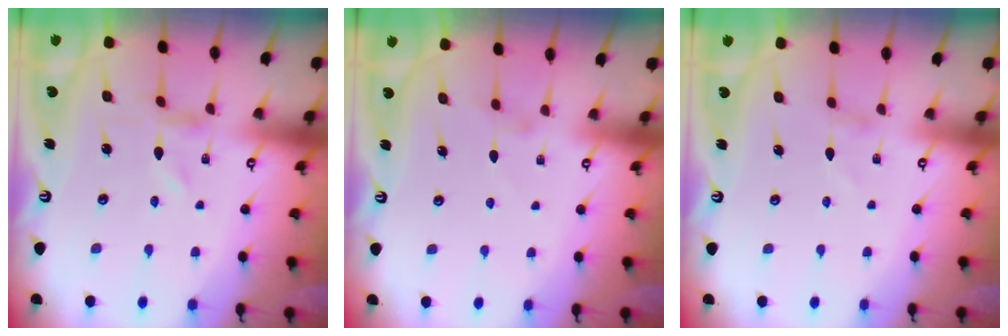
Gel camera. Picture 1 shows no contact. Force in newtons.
{"total": 1.4, "press": 1.4, "slide": 0.3}
{"total": 1.2, "press": 1.2, "slide": 0.1}